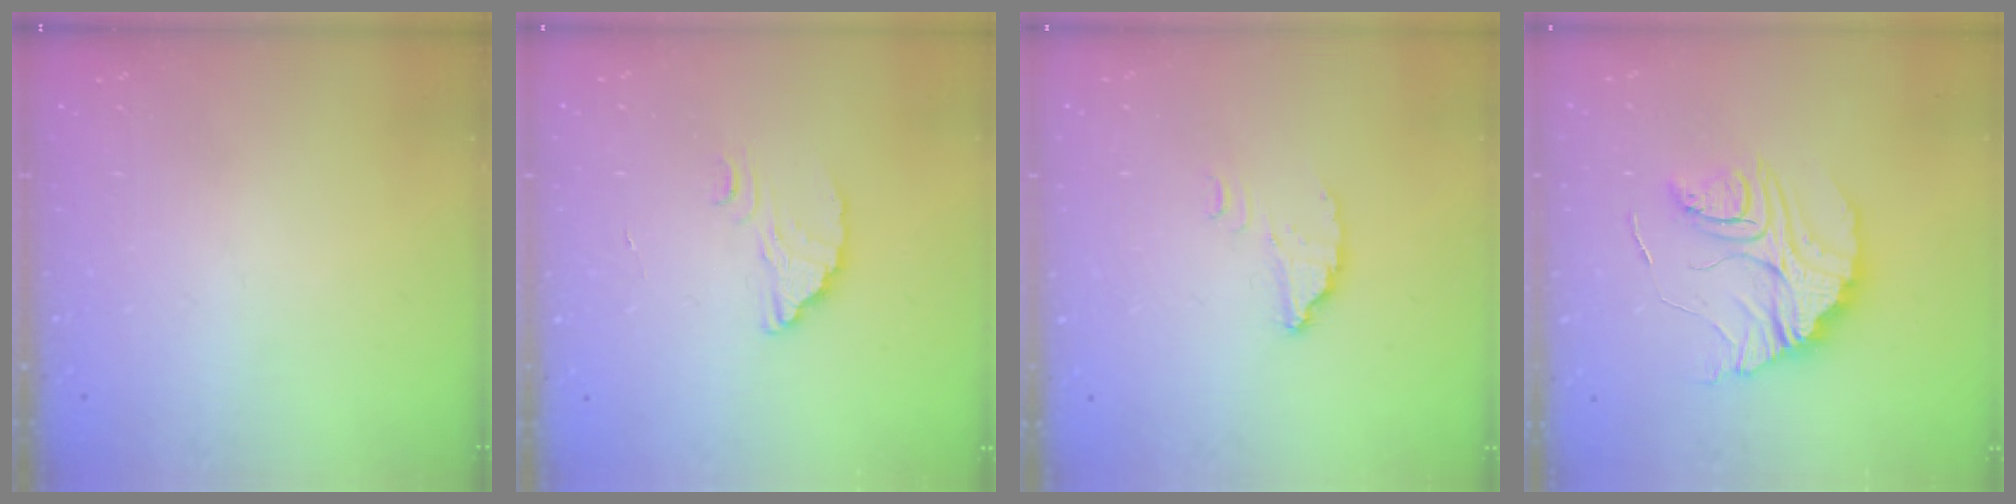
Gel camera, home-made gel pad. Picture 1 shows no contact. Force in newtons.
{"total": 2.4, "press": 2.4, "slide": 0.1}
{"total": 2.6, "press": 2.6, "slide": 0.2}
{"total": 17.5, "press": 17.5, "slide": 1.0}